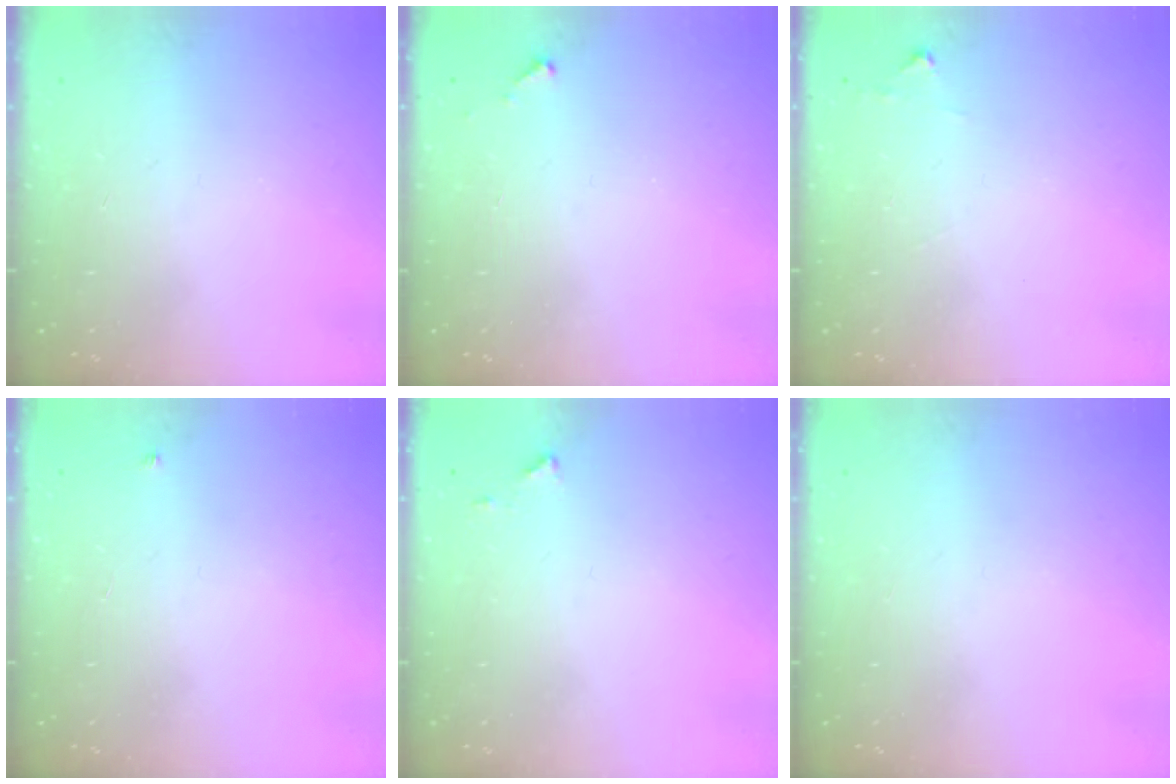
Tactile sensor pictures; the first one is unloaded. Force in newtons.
{"total": 2.8, "press": 2.8, "slide": 0.1}
{"total": 4.4, "press": 4.4, "slide": 0.7}
{"total": 2.7, "press": 2.7, "slide": 0.4}
{"total": 4.3, "press": 4.2, "slide": 0.5}
{"total": 0.0}